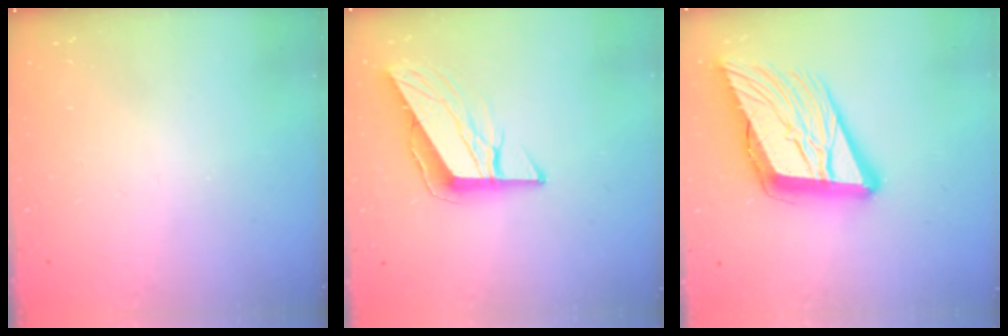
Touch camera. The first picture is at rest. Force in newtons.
{"total": 9.4, "press": 9.4, "slide": 1.0}
{"total": 23.3, "press": 22.8, "slide": 5.1}